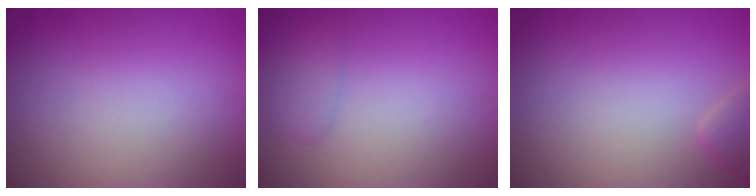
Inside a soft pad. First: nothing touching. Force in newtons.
{"total": 1.4, "press": 1.4, "slide": 0.1}
{"total": 1.4, "press": 1.4, "slide": 0.2}